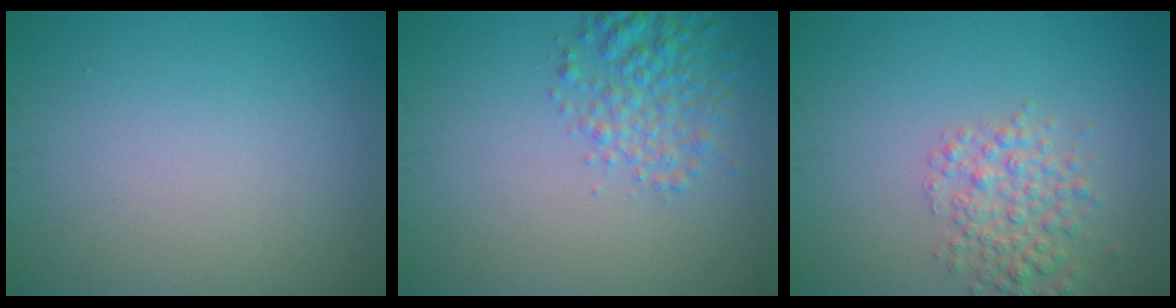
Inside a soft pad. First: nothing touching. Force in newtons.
{"total": 3.4, "press": 3.4, "slide": 0.1}
{"total": 3.4, "press": 3.4, "slide": 0.1}